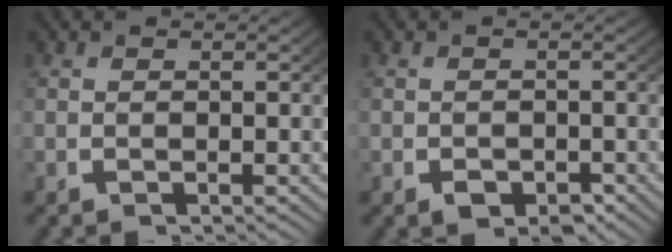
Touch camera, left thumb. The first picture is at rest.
{"total": 2.3, "force": [-1.3, 1.6, 1.2], "torque": [-0.014, -0.016, -0.016]}